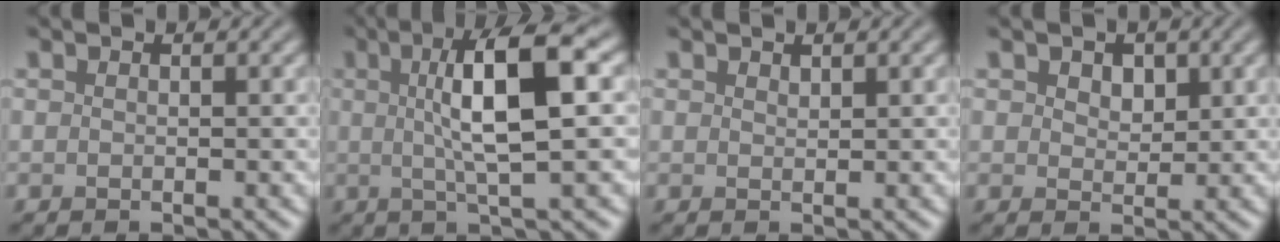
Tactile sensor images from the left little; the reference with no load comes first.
{"total": 7.8, "force": [1.3, 1.5, 7.5], "torque": [-0.118, 0.012, 0.014]}
{"total": 0.6, "force": [0.5, 0.2, 0.2], "torque": [-0.005, -0.001, 0.010]}
{"total": 2.0, "force": [0.8, 1.5, 1.2], "torque": [-0.027, -0.003, 0.006]}